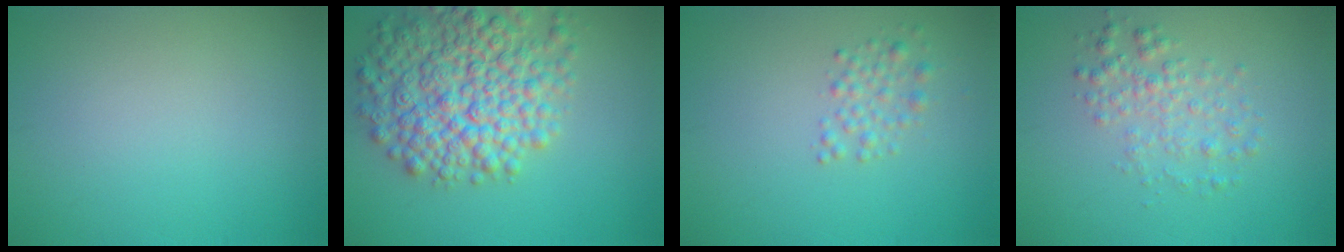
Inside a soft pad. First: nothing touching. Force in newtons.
{"total": 9.0, "press": 9.0, "slide": 0.4}
{"total": 1.7, "press": 1.7, "slide": 0.0}
{"total": 2.6, "press": 2.6, "slide": 0.1}